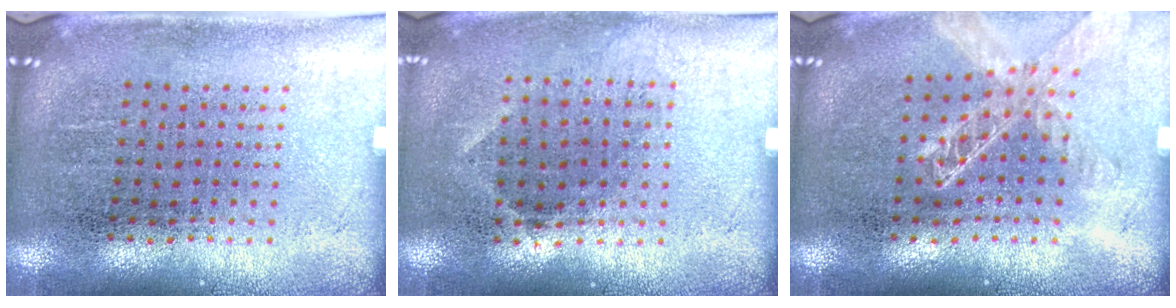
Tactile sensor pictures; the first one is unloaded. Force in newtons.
{"total": 0.8, "press": 0.7, "slide": 0.5}
{"total": 1.3, "press": 1.3, "slide": 0.2}